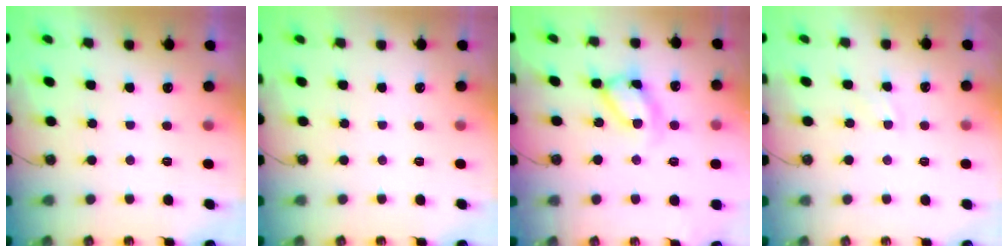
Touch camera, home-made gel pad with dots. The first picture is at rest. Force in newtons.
{"total": 0.0}
{"total": 11.9, "press": 11.9, "slide": 1.2}
{"total": 4.6, "press": 4.6, "slide": 0.6}